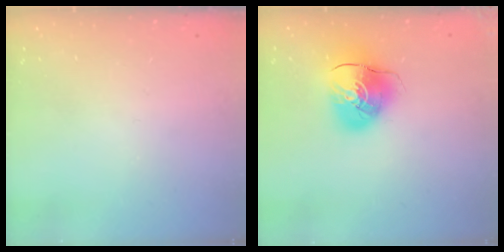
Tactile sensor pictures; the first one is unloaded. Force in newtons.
{"total": 10.8, "press": 10.6, "slide": 1.6}